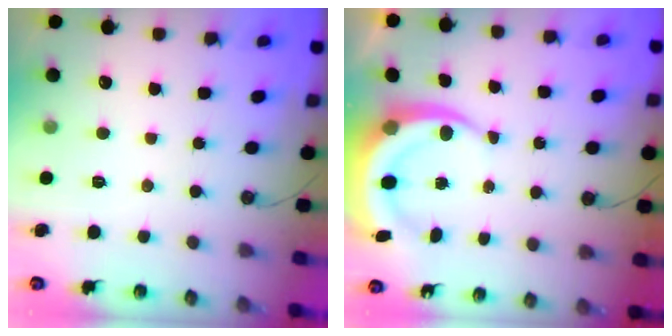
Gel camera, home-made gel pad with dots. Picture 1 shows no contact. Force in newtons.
{"total": 8.4, "press": 8.3, "slide": 1.4}